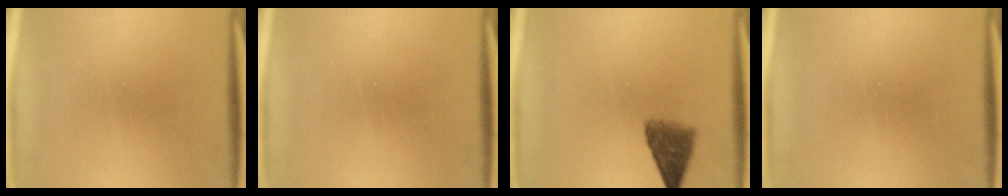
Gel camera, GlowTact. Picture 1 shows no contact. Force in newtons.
{"total": 0.0}
{"total": 5.5}
{"total": 0.0}